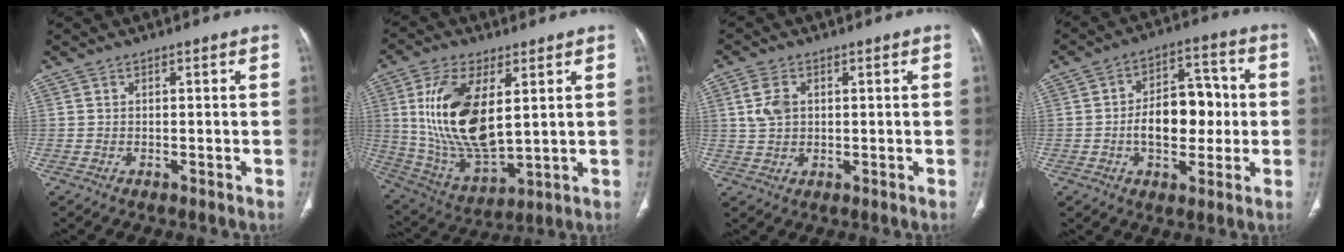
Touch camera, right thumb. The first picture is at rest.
{"total": 19.0, "force": [4.1, 9.1, 16.2], "torque": [-0.310, -0.022, 0.091]}
{"total": 4.7, "force": [1.0, 3.2, 3.2], "torque": [-0.066, 0.002, 0.022]}
{"total": 12.9, "force": [-0.9, 8.0, 10.1], "torque": [-0.122, 0.031, -0.014]}